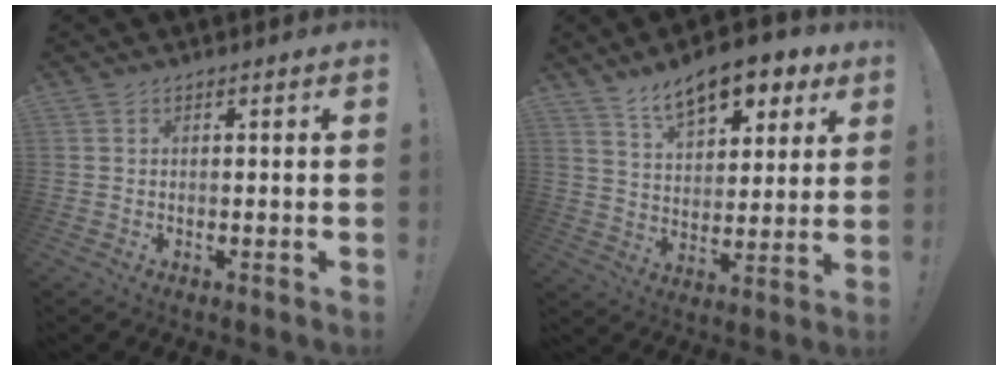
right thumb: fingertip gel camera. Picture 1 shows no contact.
{"total": 13.7, "force": [9.4, 6.5, 7.6], "torque": [-0.112, -0.061, 0.165]}